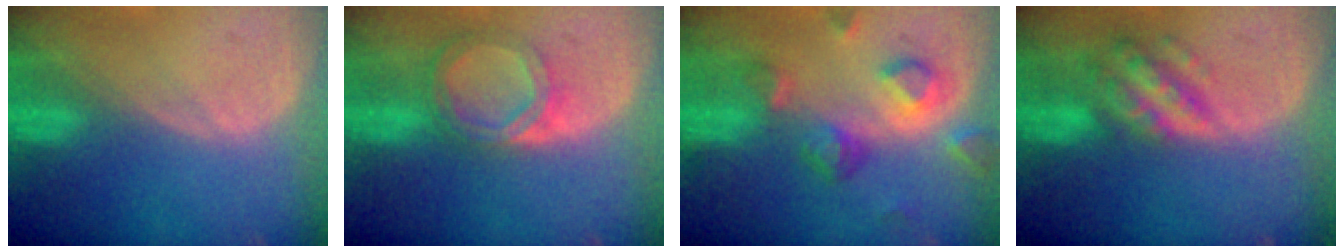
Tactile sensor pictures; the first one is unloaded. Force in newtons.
{"total": 5.5, "press": 5.2, "slide": 1.9}
{"total": 8.0, "press": 7.1, "slide": 3.7}
{"total": 6.3, "press": 5.7, "slide": 2.7}